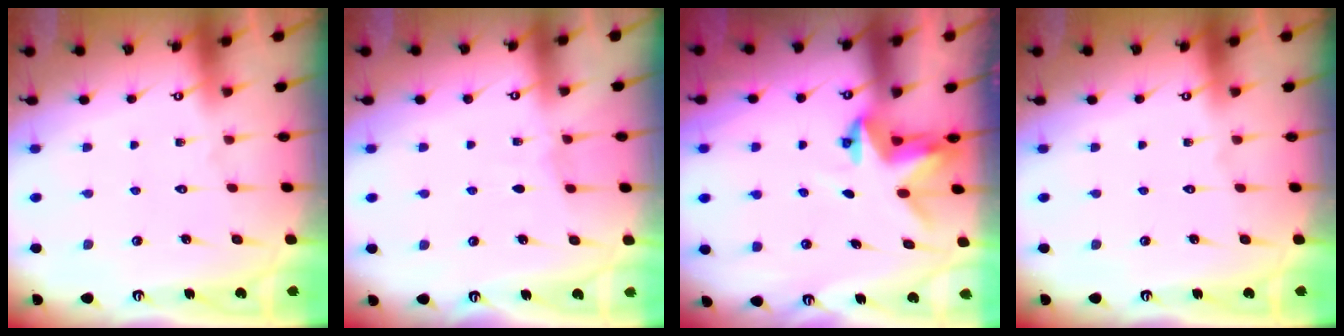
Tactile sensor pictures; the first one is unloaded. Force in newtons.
{"total": 2.1, "press": 2.1, "slide": 0.3}
{"total": 3.0, "press": 3.0, "slide": 0.0}
{"total": 0.0}